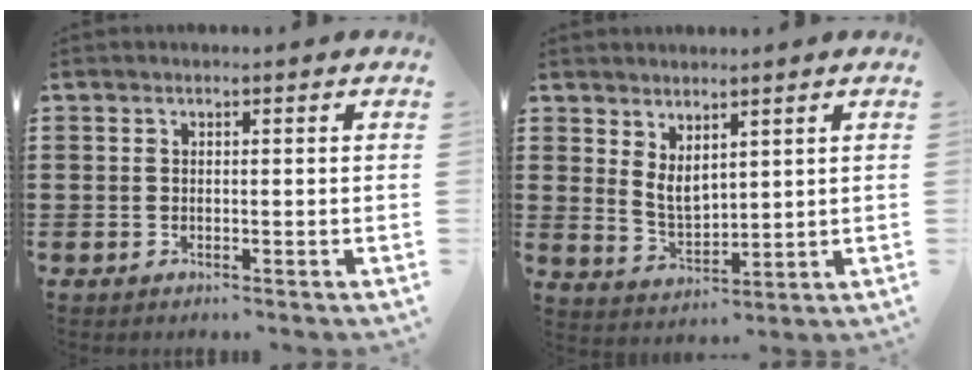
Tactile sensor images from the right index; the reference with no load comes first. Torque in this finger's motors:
{"motor_torque": [-0.18, 0.46, 0.09, 0.06]}